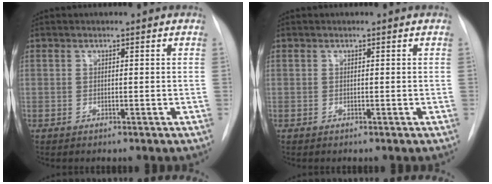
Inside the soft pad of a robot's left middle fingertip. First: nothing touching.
{"total": 0.0}